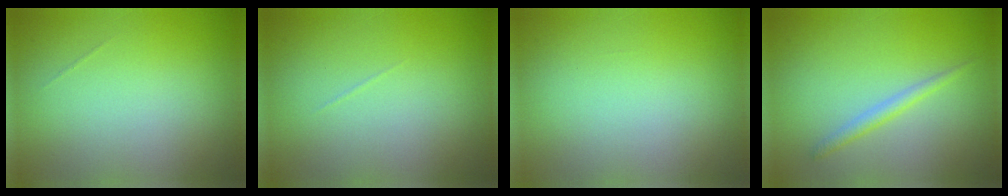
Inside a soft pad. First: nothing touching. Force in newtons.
{"total": 0.0}
{"total": 0.0}
{"total": 1.3, "press": 1.3, "slide": 0.1}